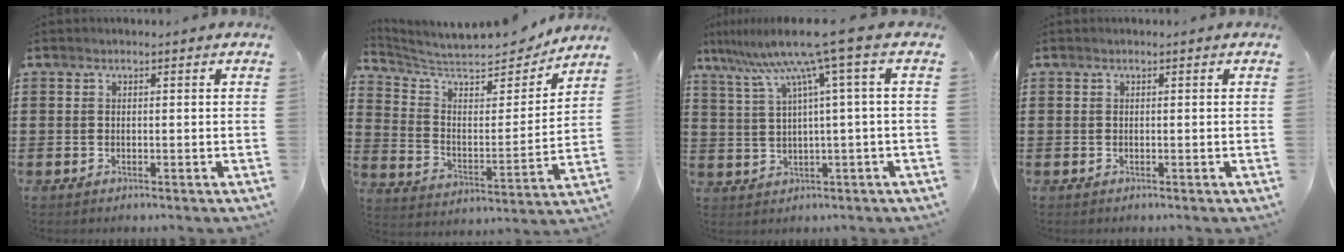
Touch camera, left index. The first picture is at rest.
{"total": 8.0, "force": [7.1, 1.8, 3.2], "torque": [-0.095, -0.048, 0.120]}
{"total": 9.2, "force": [4.7, -1.1, 7.8], "torque": [-0.177, -0.030, 0.070]}
{"total": 0.0}